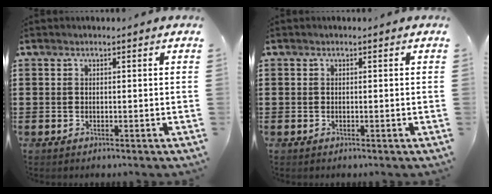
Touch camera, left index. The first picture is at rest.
{"total": 0.0}